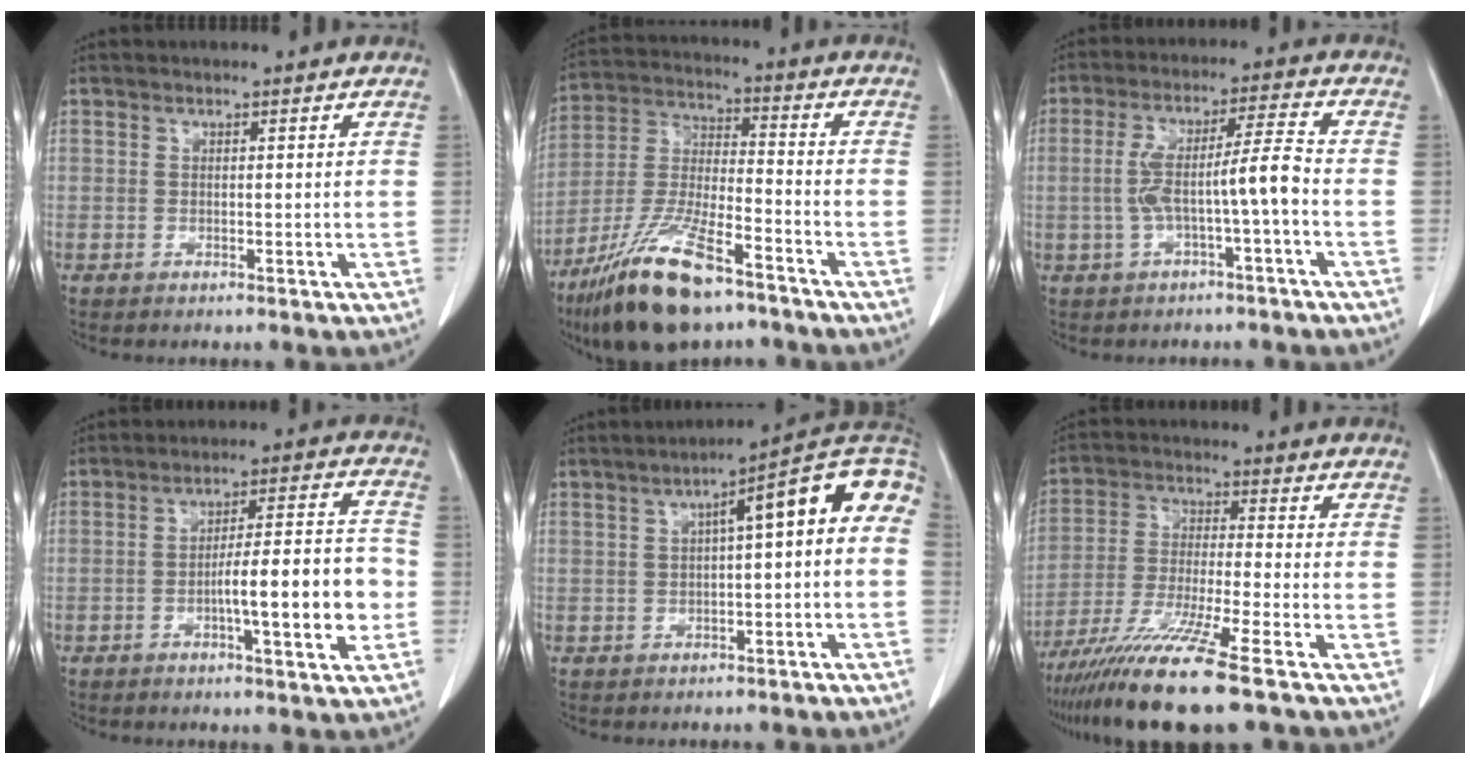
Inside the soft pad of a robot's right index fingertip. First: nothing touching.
{"total": 16.6, "force": [-11.1, 3.8, 11.8], "torque": [-0.256, -0.031, -0.206]}
{"total": 7.6, "force": [-1.8, -0.1, 7.4], "torque": [-0.144, 0.028, -0.025]}
{"total": 11.3, "force": [-3.1, 1.0, 10.8], "torque": [-0.165, 0.014, -0.046]}
{"total": 10.7, "force": [1.1, 1.7, 10.5], "torque": [-0.141, 0.043, 0.008]}
{"total": 13.5, "force": [-9.9, -1.0, 9.1], "torque": [-0.174, -0.043, -0.174]}